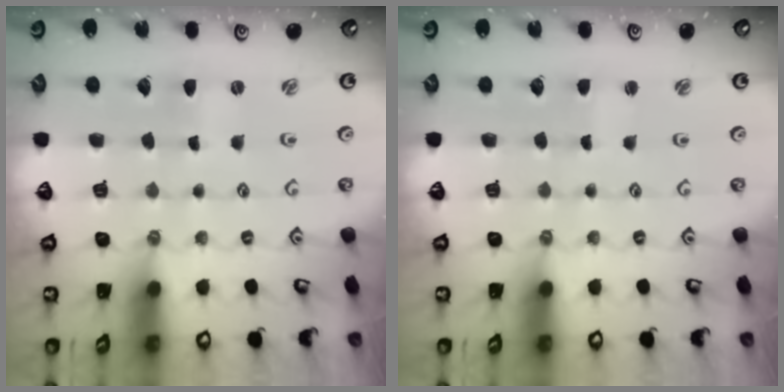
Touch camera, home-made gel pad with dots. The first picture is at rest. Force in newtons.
{"total": 1.1, "press": 1.1, "slide": 0.2}